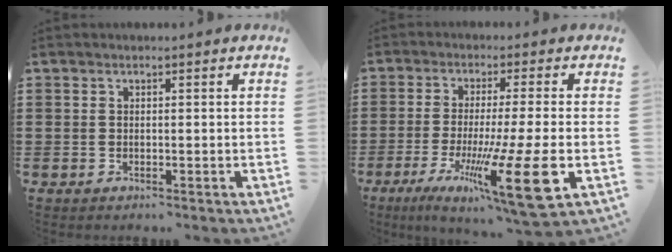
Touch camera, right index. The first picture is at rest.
{"total": 14.1, "force": [-4.4, 1.0, 13.4], "torque": [-0.242, -0.022, -0.070]}